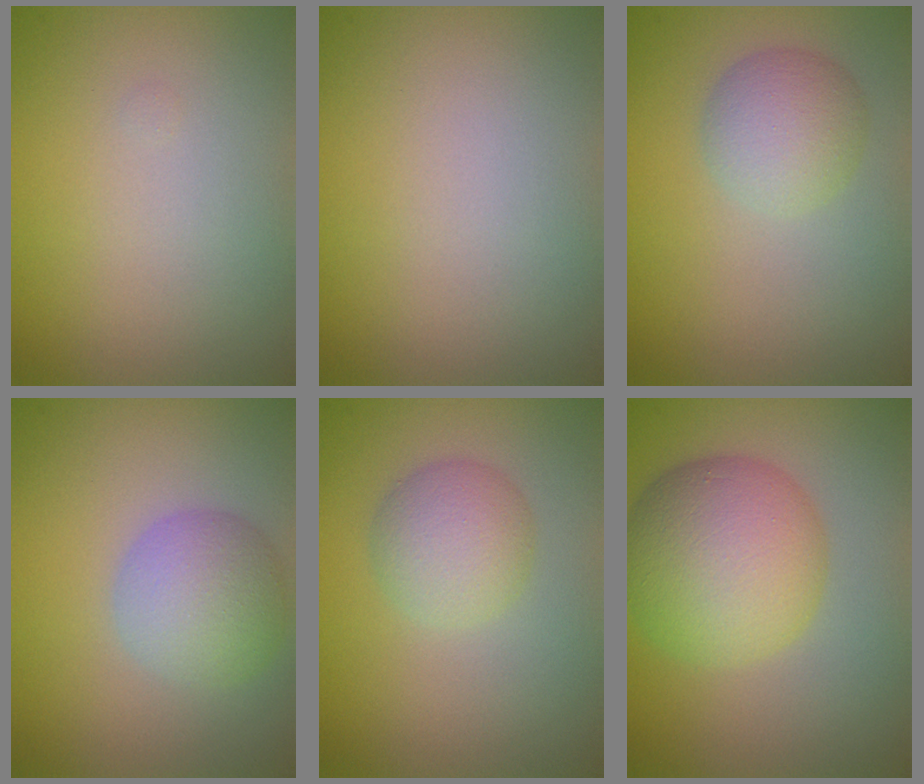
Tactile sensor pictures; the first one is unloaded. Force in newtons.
{"total": 0.0}
{"total": 3.3, "press": 3.3, "slide": 0.0}
{"total": 4.1, "press": 4.1, "slide": 0.3}
{"total": 3.2, "press": 3.2, "slide": 0.1}
{"total": 8.0, "press": 8.0, "slide": 0.1}